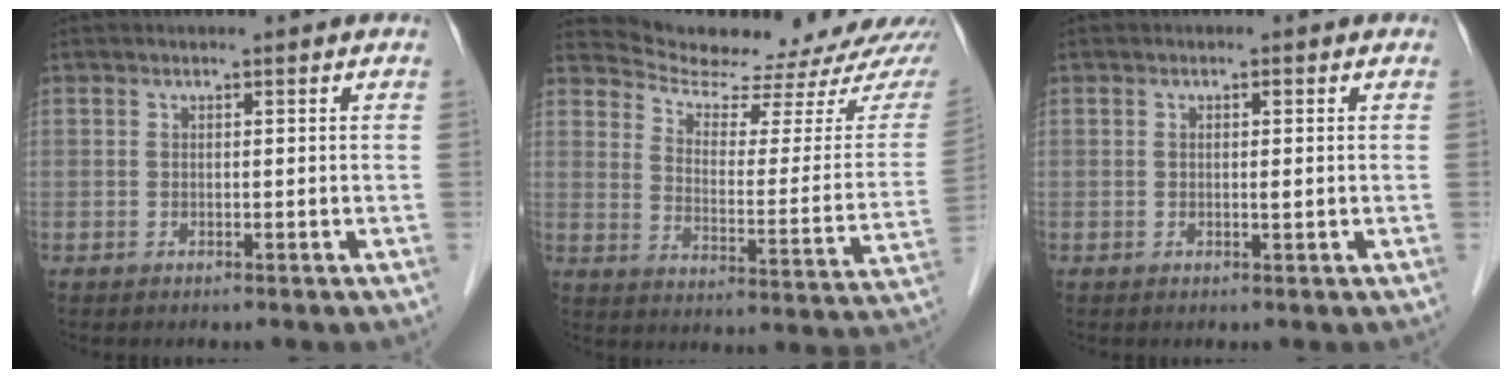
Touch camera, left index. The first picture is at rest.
{"total": 19.8, "force": [19.2, 2.2, 4.5], "torque": [-0.061, -0.079, 0.239]}
{"total": 1.0, "force": [0.1, 0.3, 1.0], "torque": [-0.018, 0.001, 0.003]}